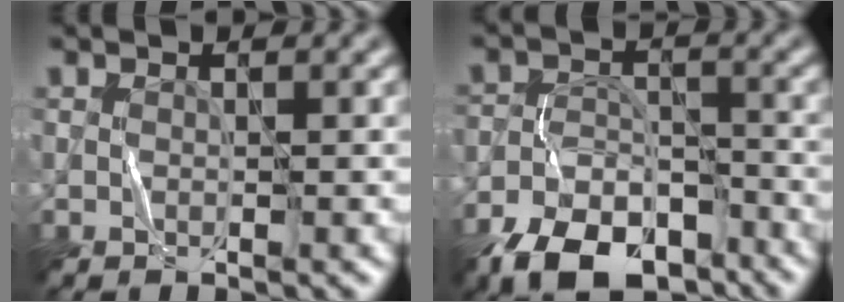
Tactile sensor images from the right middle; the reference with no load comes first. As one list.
[{"total": 9.1, "force": [-7.1, 4.1, 4.0], "torque": [-0.068, -0.006, -0.127]}]